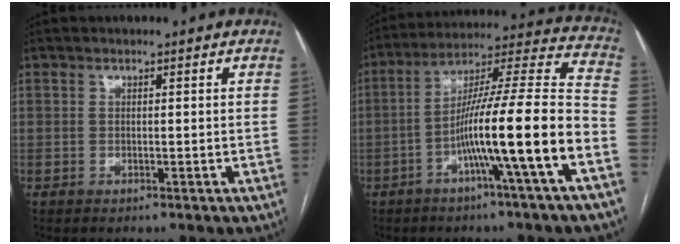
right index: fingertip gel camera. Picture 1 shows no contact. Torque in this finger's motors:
{"motor_torque": [2.14, 0.00, 1.05, 0.21]}